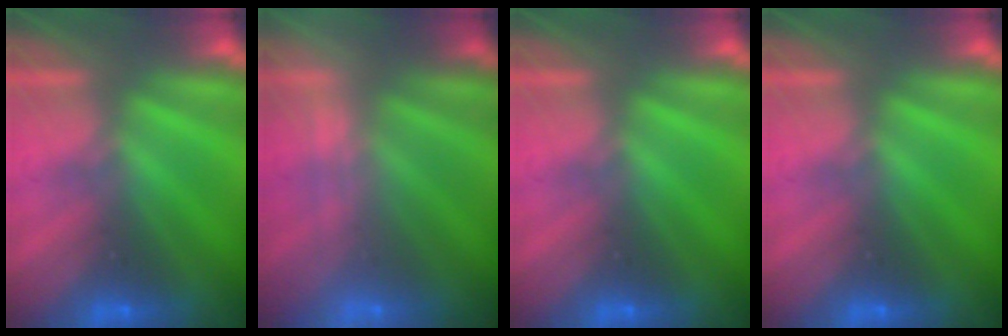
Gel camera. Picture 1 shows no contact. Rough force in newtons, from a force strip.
{"total": 2.0}
{"total": 0.0}
{"total": 0.0}